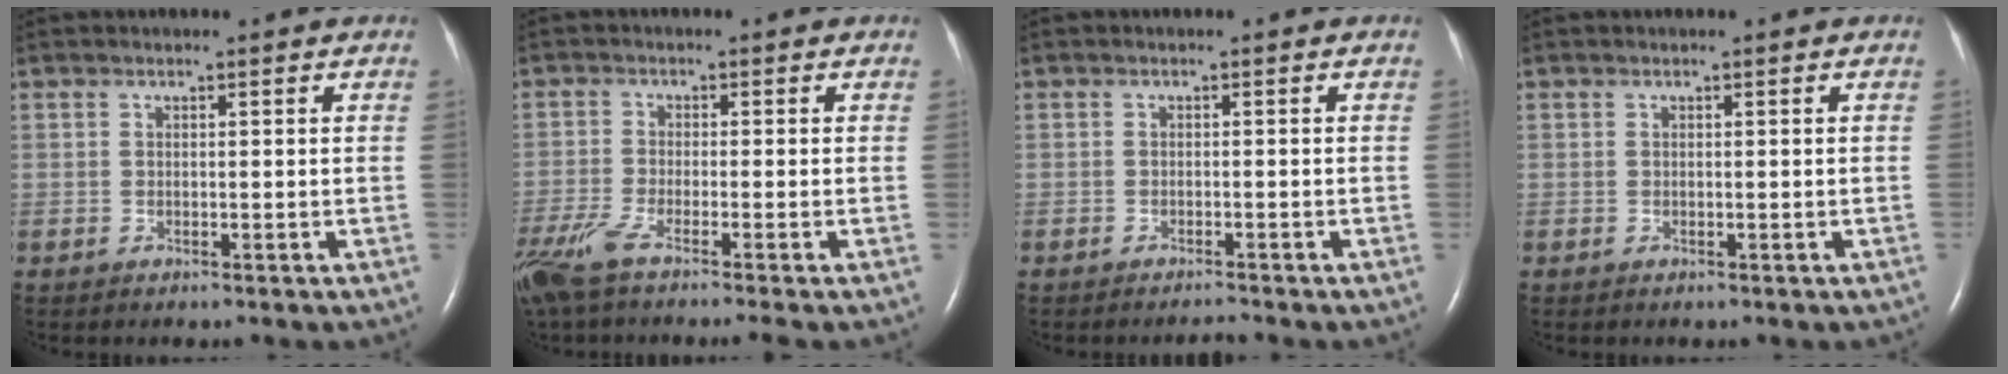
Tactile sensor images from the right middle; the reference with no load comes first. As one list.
[{"total": 7.7, "force": [-5.8, -0.1, 5.0], "torque": [-0.096, -0.023, -0.106]}, {"total": 1.0, "force": [-1.0, -0.1, 0.1], "torque": [-0.006, -0.005, -0.012]}, {"total": 0.0}]